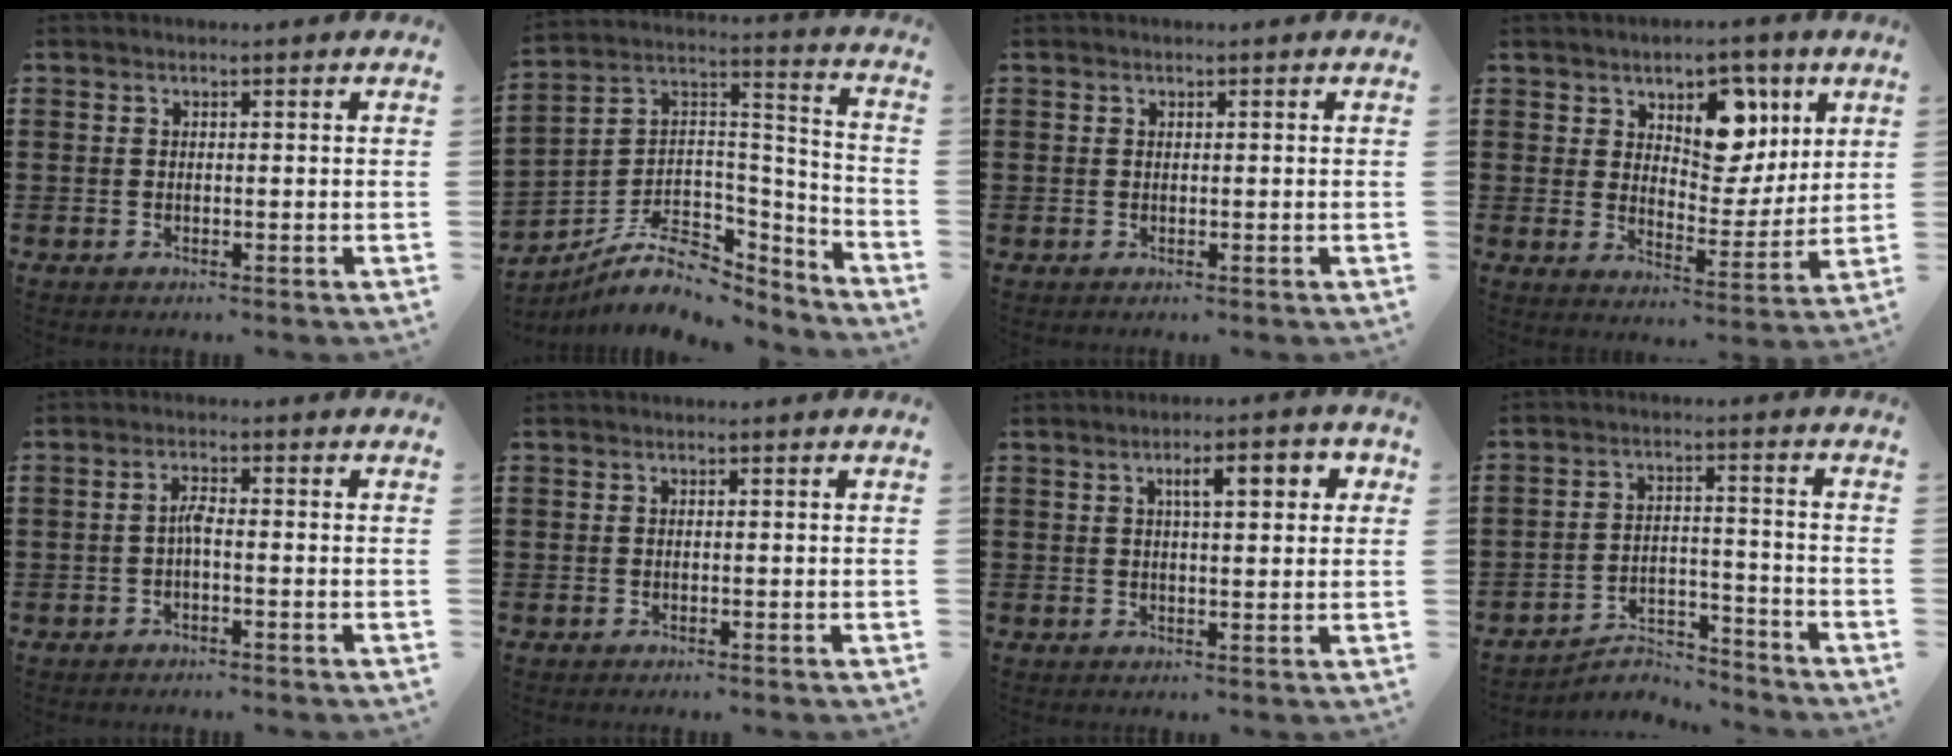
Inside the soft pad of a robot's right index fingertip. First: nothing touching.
{"total": 9.3, "force": [-6.4, 5.2, 4.3], "torque": [-0.093, 0.009, -0.118]}
{"total": 0.0}
{"total": 8.8, "force": [5.3, 5.4, 4.6], "torque": [-0.078, -0.015, 0.090]}
{"total": 2.0, "force": [-0.6, 0.5, 1.9], "torque": [-0.046, 0.001, -0.015]}
{"total": 0.0}
{"total": 5.2, "force": [1.7, 1.5, 4.7], "torque": [-0.079, 0.003, 0.022]}
{"total": 4.6, "force": [-4.4, 1.2, 0.6], "torque": [-0.014, 0.012, -0.090]}